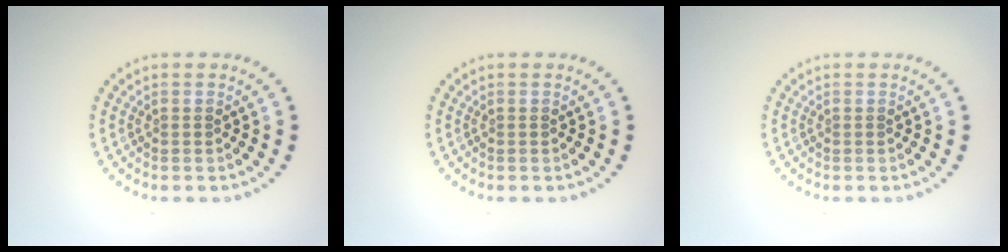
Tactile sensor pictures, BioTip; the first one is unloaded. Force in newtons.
{"total": 0.0}
{"total": 0.0}